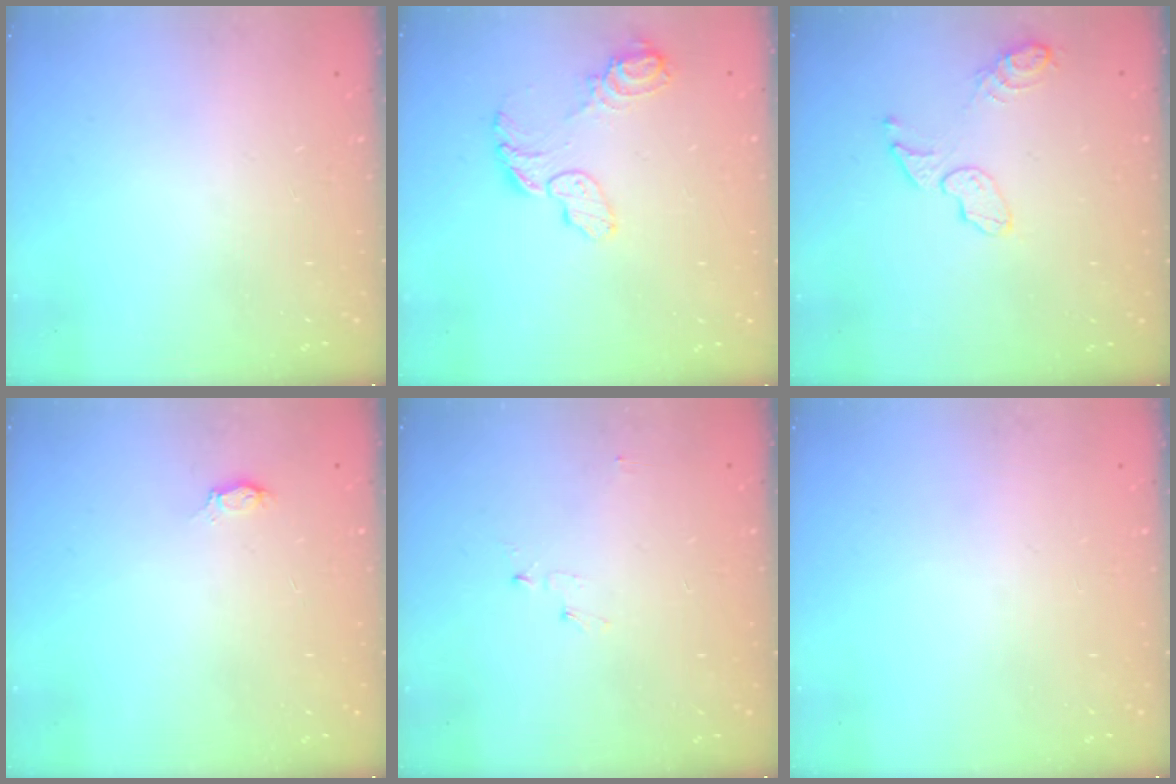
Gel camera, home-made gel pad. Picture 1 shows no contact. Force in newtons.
{"total": 9.3, "press": 9.3, "slide": 0.9}
{"total": 6.8, "press": 6.8, "slide": 0.5}
{"total": 2.0, "press": 2.0, "slide": 0.3}
{"total": 2.8, "press": 2.8, "slide": 0.3}
{"total": 0.0}